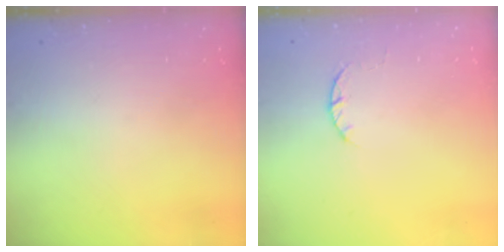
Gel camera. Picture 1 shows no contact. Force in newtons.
{"total": 2.3, "press": 2.3, "slide": 0.4}